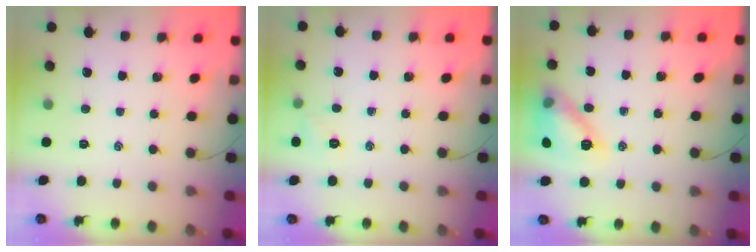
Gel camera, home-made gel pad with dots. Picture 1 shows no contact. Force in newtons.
{"total": 4.6, "press": 4.5, "slide": 1.3}
{"total": 14.2, "press": 14.1, "slide": 1.3}